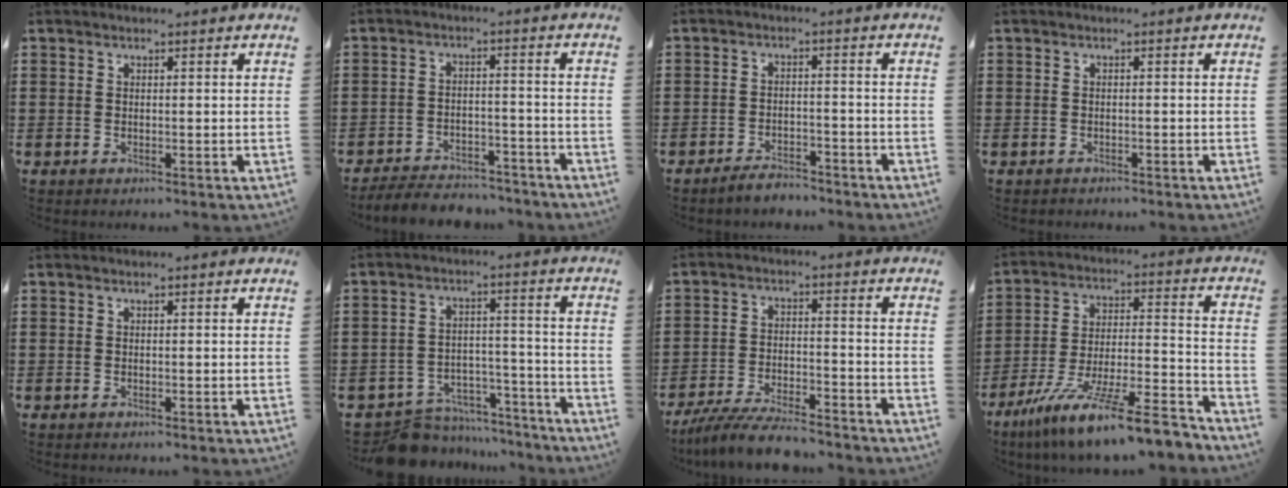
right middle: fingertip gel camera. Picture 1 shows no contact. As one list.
[{"total": 5.0, "force": [-4.9, 0.9, 0.7], "torque": [-0.019, 0.006, -0.101]}, {"total": 3.2, "force": [-3.1, 0.5, 0.5], "torque": [-0.013, 0.005, -0.062]}, {"total": 0.7, "force": [-0.6, 0.2, -0.1], "torque": [0.001, 0.002, -0.015]}, {"total": 0.0}, {"total": 7.5, "force": [-7.3, 1.7, 1.0], "torque": [-0.021, 0.022, -0.142]}, {"total": 7.2, "force": [-6.7, 0.8, 2.6], "torque": [-0.055, 0.001, -0.127]}, {"total": 13.6, "force": [-11.1, 0.5, 7.8], "torque": [-0.125, 0.022, -0.201]}]